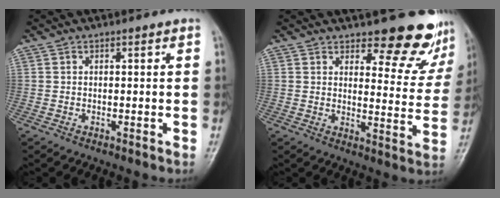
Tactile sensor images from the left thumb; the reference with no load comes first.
{"total": 12.4, "force": [10.7, 4.4, 4.4], "torque": [-0.007, -0.088, 0.120]}